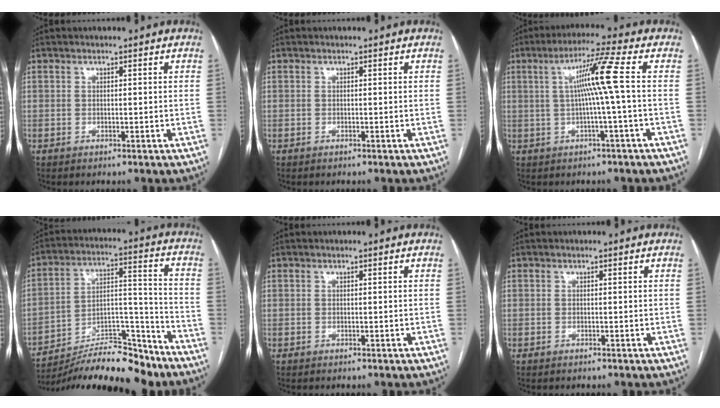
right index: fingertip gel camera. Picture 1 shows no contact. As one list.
[{"total": 0.0}, {"total": 7.6, "force": [0.5, -1.8, 7.4], "torque": [-0.129, 0.014, 0.016]}, {"total": 17.9, "force": [-16.0, 3.1, 7.3], "torque": [-0.125, 0.030, -0.268]}, {"total": 0.0}, {"total": 0.0}]